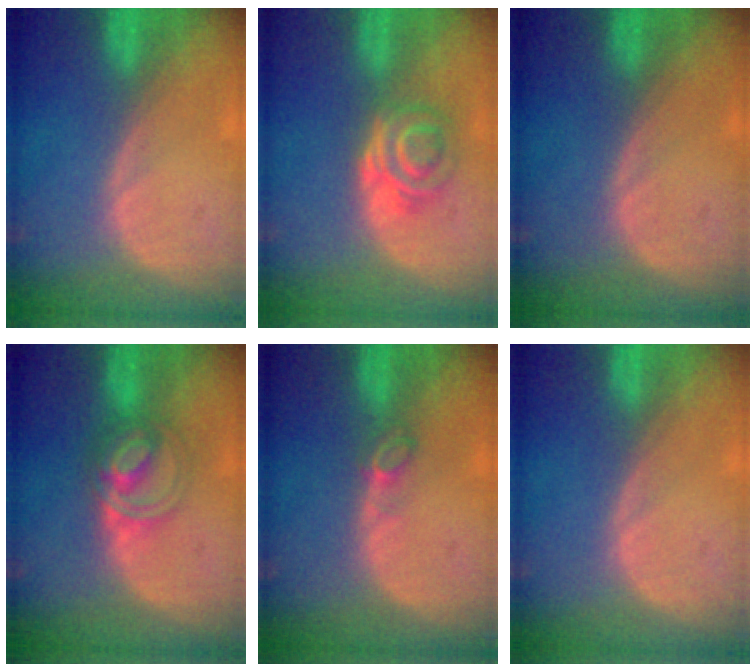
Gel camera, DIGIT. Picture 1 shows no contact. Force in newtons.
{"total": 6.2, "press": 5.1, "slide": 3.6}
{"total": 0.0}
{"total": 5.9, "press": 5.4, "slide": 2.2}
{"total": 2.0, "press": 1.9, "slide": 0.4}
{"total": 0.0}